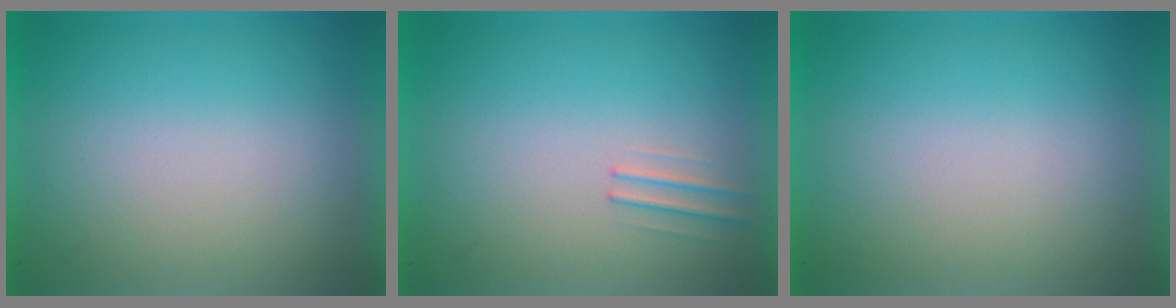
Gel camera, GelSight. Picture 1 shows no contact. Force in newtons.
{"total": 1.1}
{"total": 1.0}